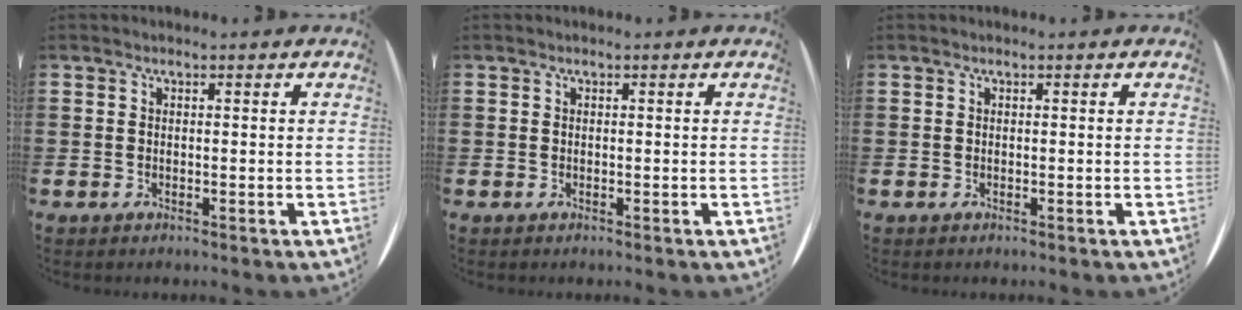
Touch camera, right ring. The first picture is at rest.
{"total": 0.0}
{"total": 0.0}